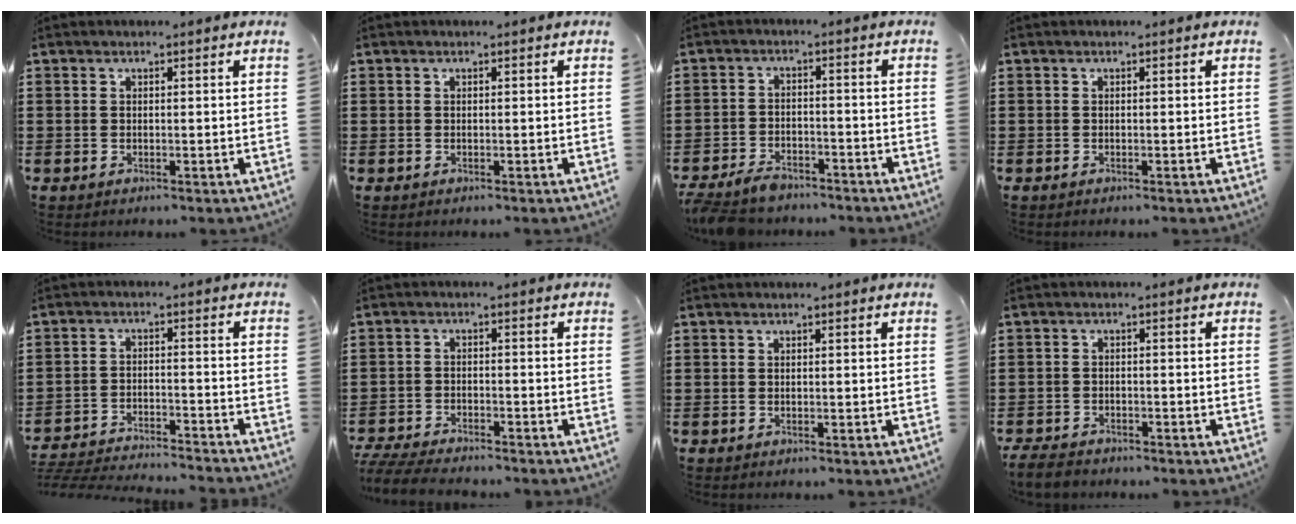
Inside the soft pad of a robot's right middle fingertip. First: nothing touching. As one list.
[{"total": 0.0}, {"total": 4.1, "force": [-3.8, 1.0, 1.2], "torque": [-0.036, 0.001, -0.081]}, {"total": 0.0}, {"total": 4.5, "force": [-4.4, -0.1, 0.6], "torque": [-0.028, -0.006, -0.096]}, {"total": 4.8, "force": [-4.6, 0.7, 1.1], "torque": [-0.028, 0.000, -0.094]}, {"total": 0.0}, {"total": 3.0, "force": [-2.9, 0.7, 0.6], "torque": [-0.027, -0.004, -0.063]}]